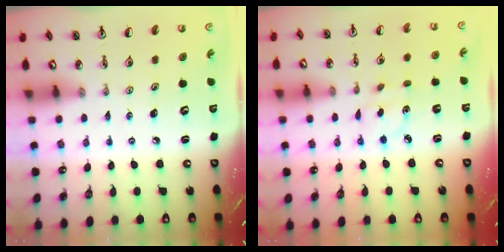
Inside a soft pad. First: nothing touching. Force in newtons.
{"total": 2.6, "press": 2.6, "slide": 0.1}